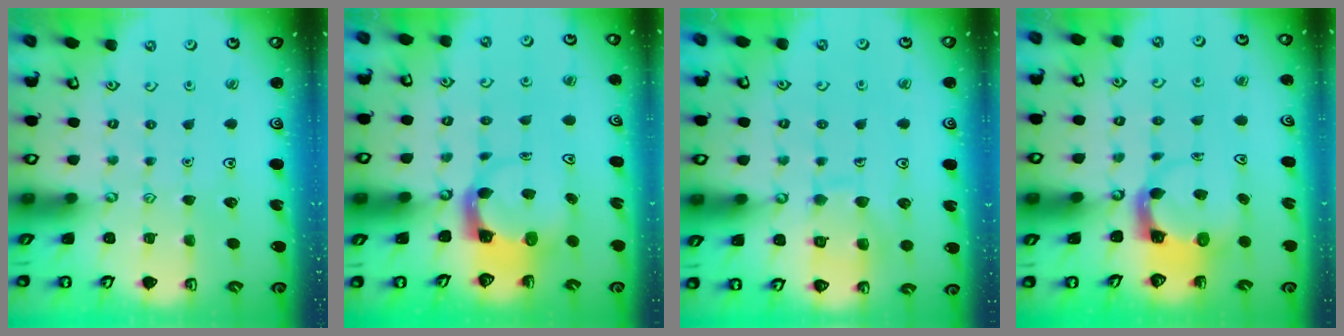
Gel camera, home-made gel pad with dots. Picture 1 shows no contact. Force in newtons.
{"total": 3.6, "press": 3.6, "slide": 0.5}
{"total": 10.7, "press": 10.7, "slide": 1.0}
{"total": 4.0, "press": 4.0, "slide": 0.5}